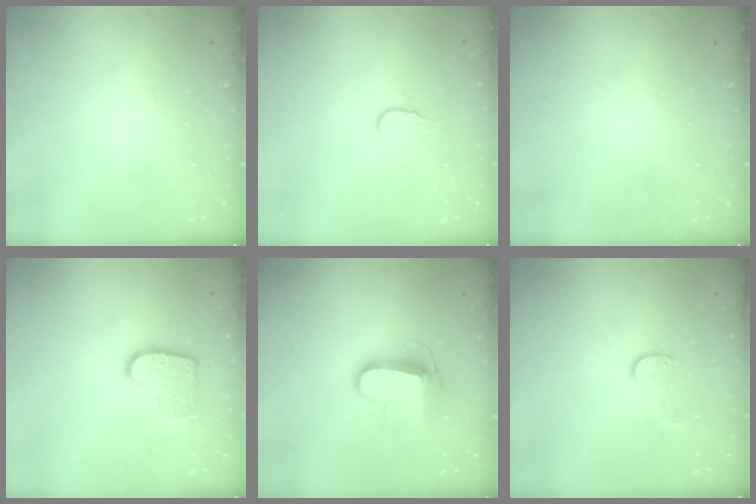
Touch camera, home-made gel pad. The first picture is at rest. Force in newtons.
{"total": 6.4, "press": 6.4, "slide": 0.6}
{"total": 0.0}
{"total": 11.2, "press": 11.2, "slide": 0.6}
{"total": 9.5, "press": 9.5, "slide": 0.2}
{"total": 6.1, "press": 6.1, "slide": 0.2}